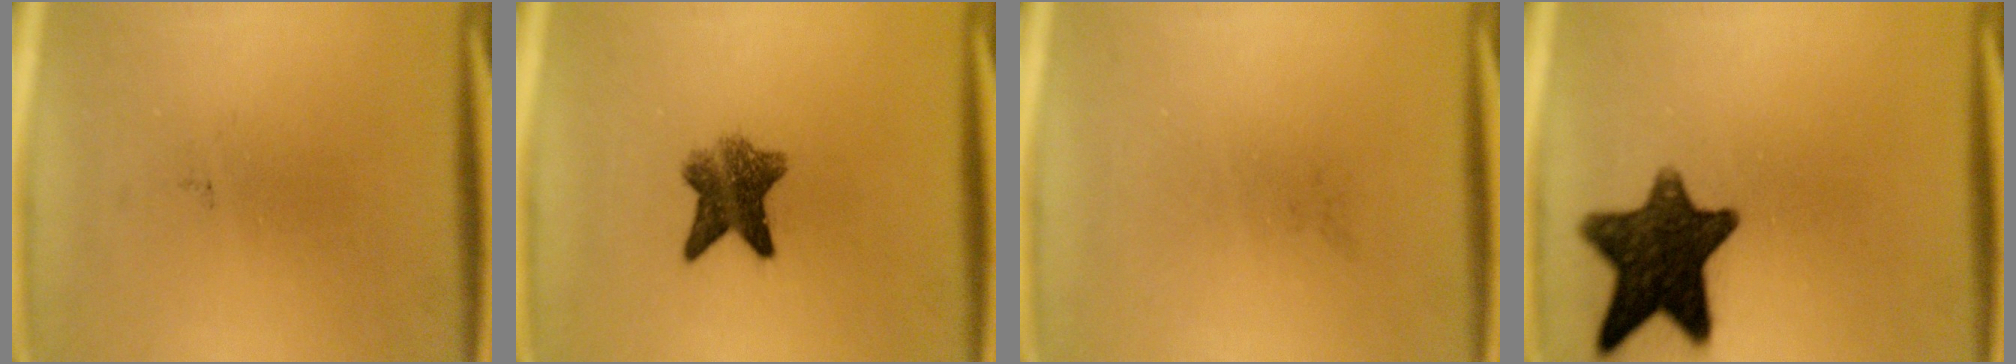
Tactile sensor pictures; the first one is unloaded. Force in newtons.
{"total": 6.9}
{"total": 0.0}
{"total": 13.5}